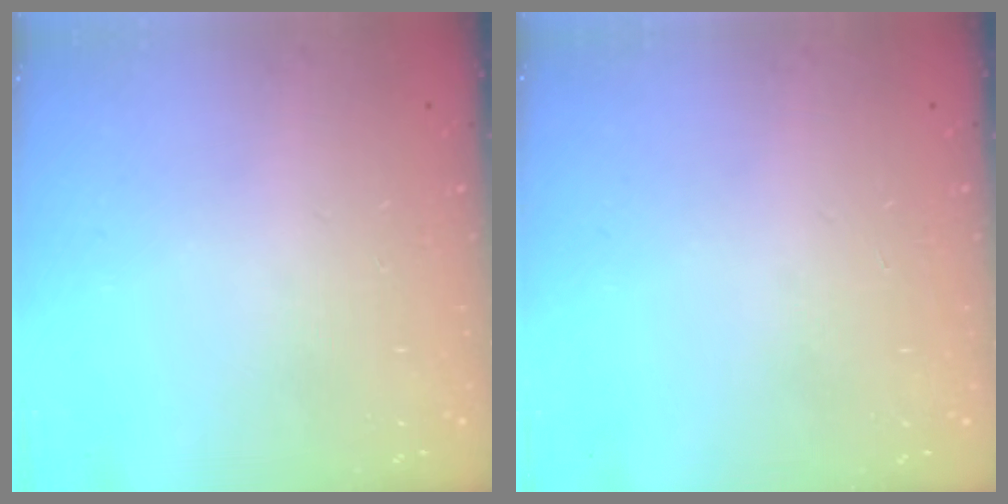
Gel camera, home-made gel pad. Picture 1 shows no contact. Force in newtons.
{"total": 0.0}